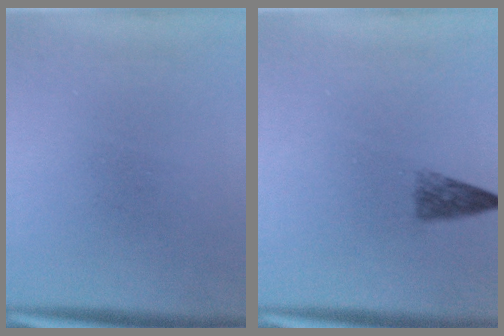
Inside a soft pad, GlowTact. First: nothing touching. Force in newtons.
{"total": 2.4}